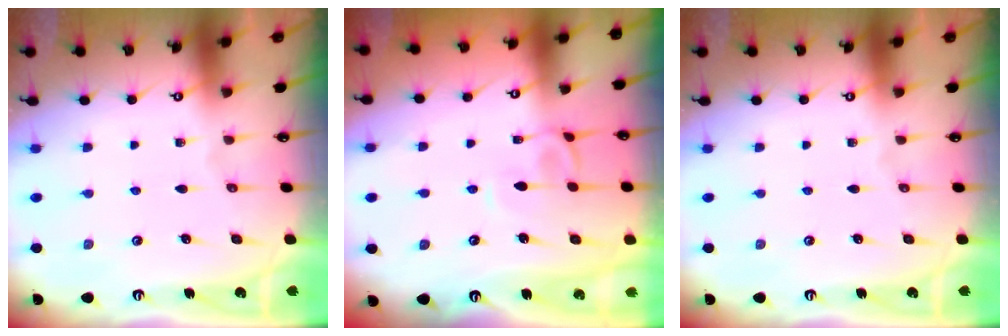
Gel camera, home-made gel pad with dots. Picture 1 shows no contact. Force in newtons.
{"total": 2.6, "press": 2.5, "slide": 0.6}
{"total": 0.0}